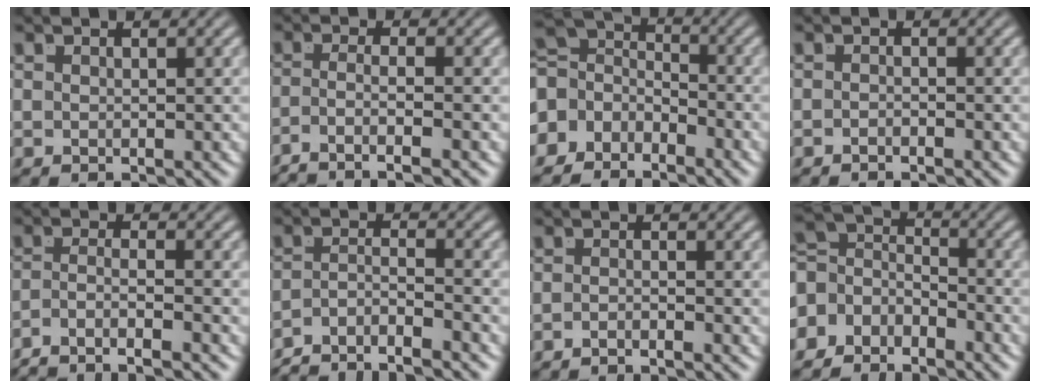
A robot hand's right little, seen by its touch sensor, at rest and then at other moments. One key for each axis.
{"total": 4.5, "fx": -3.6, "fy": 0.3, "fz": 2.7, "tx": -0.058, "ty": -0.030, "tz": -0.045}
{"total": 8.6, "fx": 0.2, "fy": 7.4, "fz": 4.4, "tx": -0.096, "ty": -0.011, "tz": -0.005}
{"total": 1.2, "fx": -1.0, "fy": -0.7, "fz": 0.0, "tx": 0.001, "ty": -0.006, "tz": -0.016}
{"total": 5.1, "fx": -4.2, "fy": 1.4, "fz": 2.5, "tx": -0.050, "ty": -0.027, "tz": -0.062}
{"total": 6.0, "fx": -4.8, "fy": 2.7, "fz": 2.4, "tx": -0.040, "ty": -0.020, "tz": -0.082}
{"total": 1.6, "fx": -1.4, "fy": -0.7, "fz": 0.3, "tx": -0.001, "ty": -0.004, "tz": -0.026}
{"total": 7.7, "fx": -0.3, "fy": 6.5, "fz": 4.0, "tx": -0.084, "ty": -0.013, "tz": -0.013}